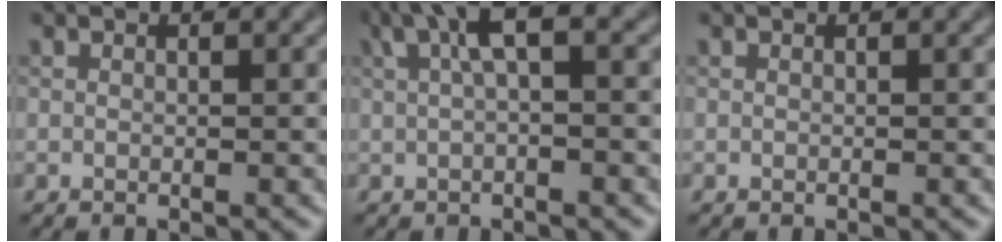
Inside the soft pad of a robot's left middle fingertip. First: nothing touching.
{"total": 3.9, "force": [1.4, 1.0, 3.5], "torque": [-0.069, 0.014, 0.021]}
{"total": 0.0}